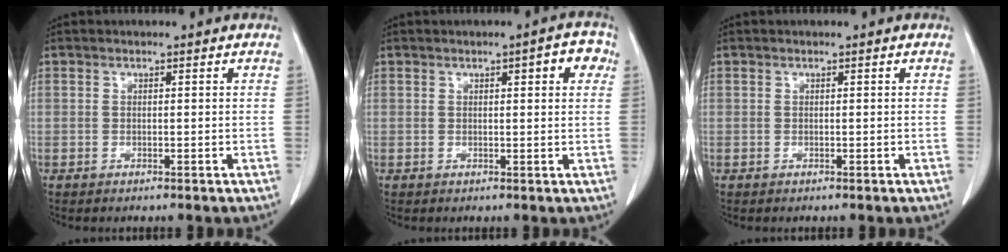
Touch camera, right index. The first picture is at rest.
{"total": 3.8, "force": [1.5, 0.9, 3.4], "torque": [-0.039, 0.009, 0.015]}
{"total": 0.0}